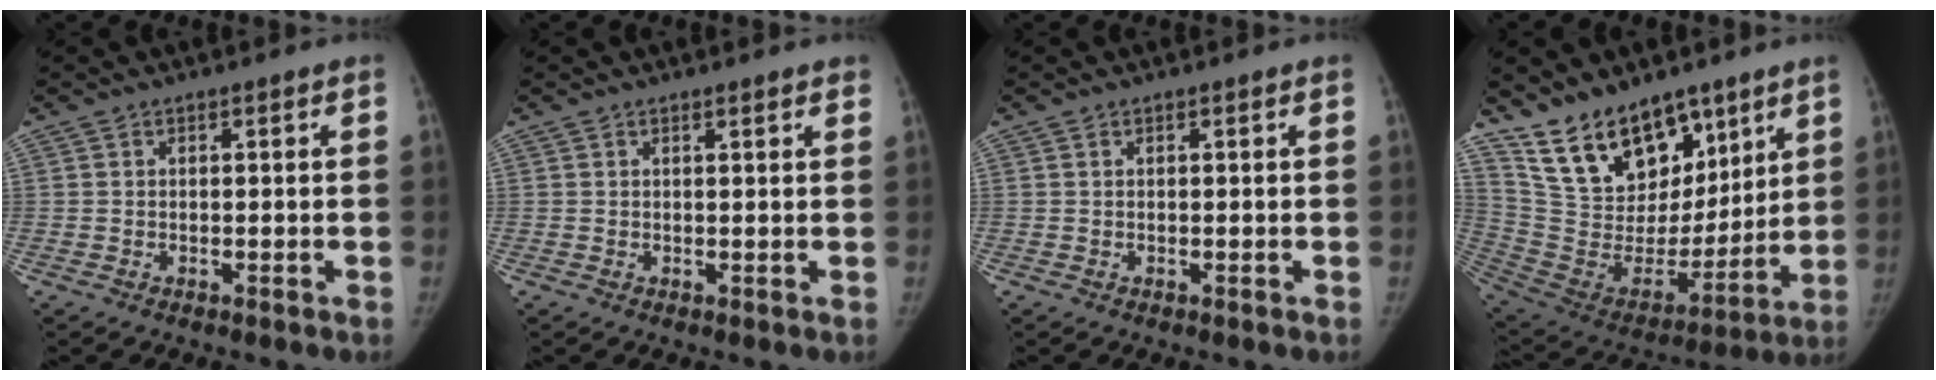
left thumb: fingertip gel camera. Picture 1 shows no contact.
{"total": 1.4, "force": [1.1, 0.2, 0.7], "torque": [-0.005, -0.001, 0.015]}
{"total": 0.0}
{"total": 20.3, "force": [13.7, 11.2, 10.0], "torque": [-0.121, -0.072, 0.255]}